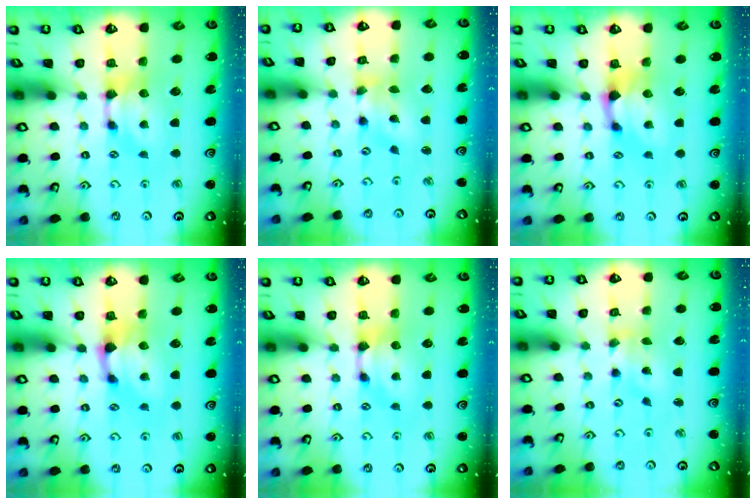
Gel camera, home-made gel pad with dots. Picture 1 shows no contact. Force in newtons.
{"total": 1.4, "press": 0.4, "slide": 1.4}
{"total": 1.0, "press": 0.3, "slide": 1.0}
{"total": 1.0, "press": 0.3, "slide": 1.0}
{"total": 0.0}
{"total": 1.7, "press": 1.3, "slide": 1.0}